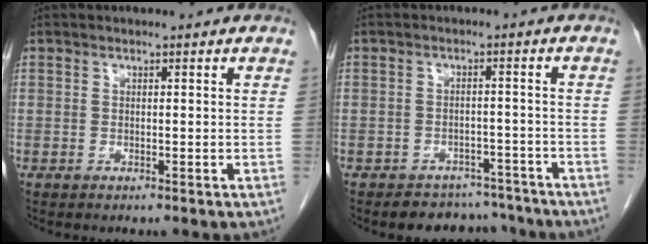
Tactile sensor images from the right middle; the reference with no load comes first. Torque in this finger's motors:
{"motor_torque": [0.33, -0.27, 0.04, 0.00]}